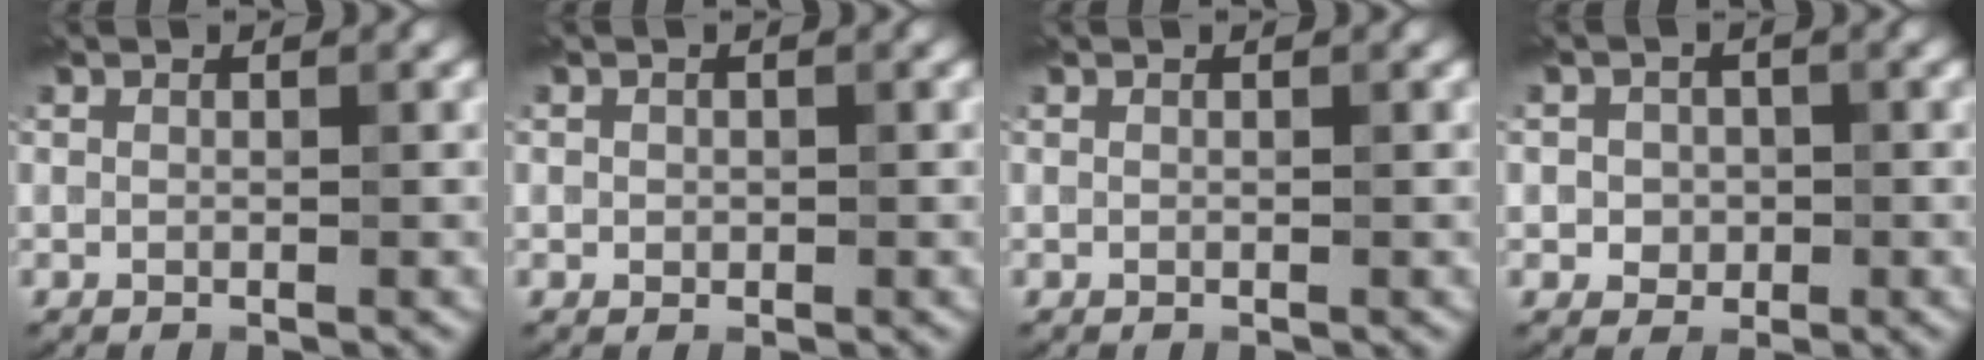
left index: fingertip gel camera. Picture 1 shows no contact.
{"total": 0.6, "force": [0.0, 0.5, 0.1], "torque": [0.000, -0.004, 0.001]}
{"total": 0.0}
{"total": 2.2, "force": [-0.2, 2.0, 1.0], "torque": [-0.011, -0.001, -0.009]}